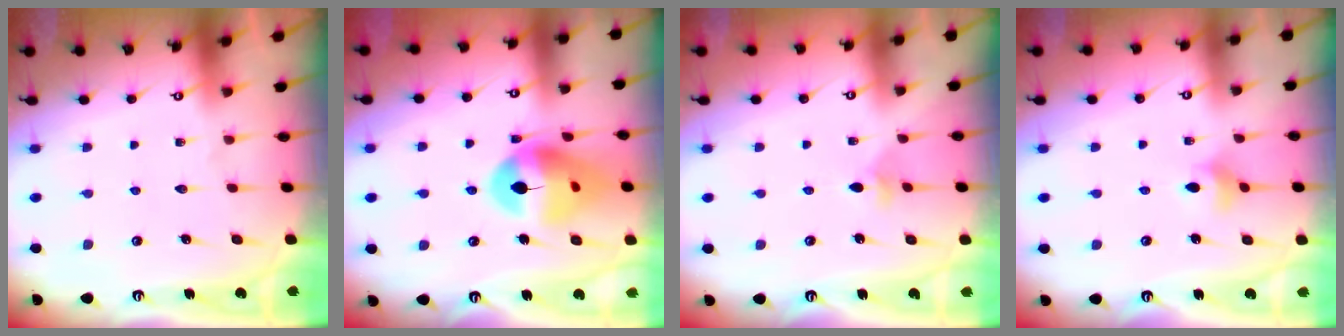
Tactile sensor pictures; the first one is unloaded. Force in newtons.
{"total": 15.8, "press": 15.7, "slide": 1.8}
{"total": 3.8, "press": 3.7, "slide": 0.8}
{"total": 6.2, "press": 6.1, "slide": 1.0}